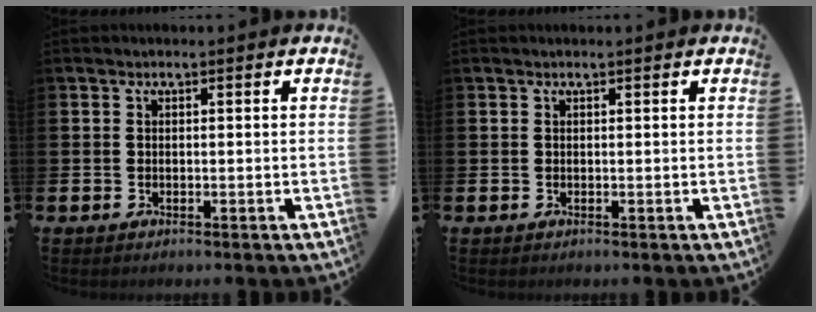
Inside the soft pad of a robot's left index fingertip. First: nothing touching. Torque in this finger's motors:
{"motor_torque": [0.61, -0.92, 0.03, 0.00]}